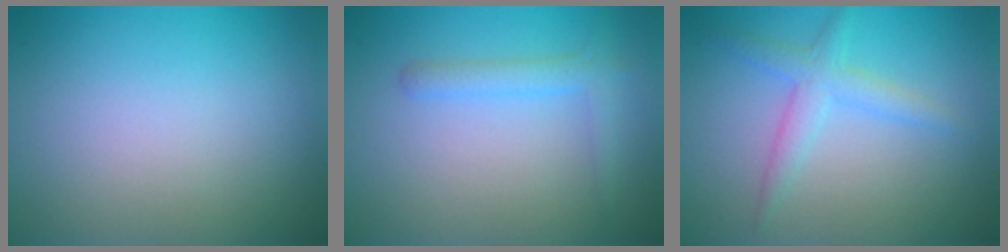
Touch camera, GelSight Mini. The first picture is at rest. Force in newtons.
{"total": 1.9, "press": 1.9, "slide": 0.1}
{"total": 3.4, "press": 3.4, "slide": 0.2}